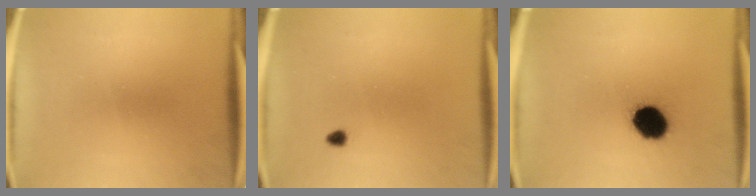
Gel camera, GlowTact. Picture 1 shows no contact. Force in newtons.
{"total": 1.0}
{"total": 10.7}